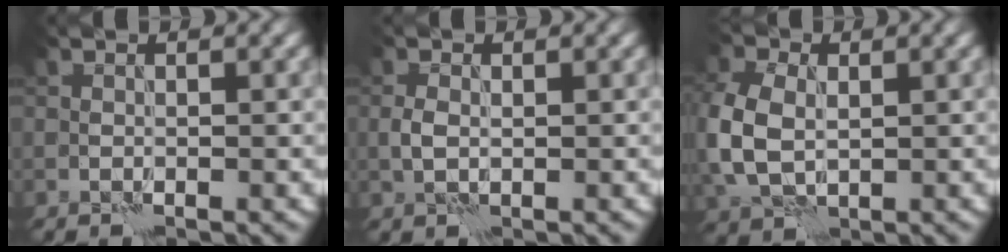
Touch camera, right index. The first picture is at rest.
{"total": 1.4, "force": [-0.3, 0.9, 1.0], "torque": [-0.025, 0.001, -0.005]}
{"total": 7.0, "force": [-0.2, 5.1, 4.8], "torque": [-0.140, -0.001, -0.004]}